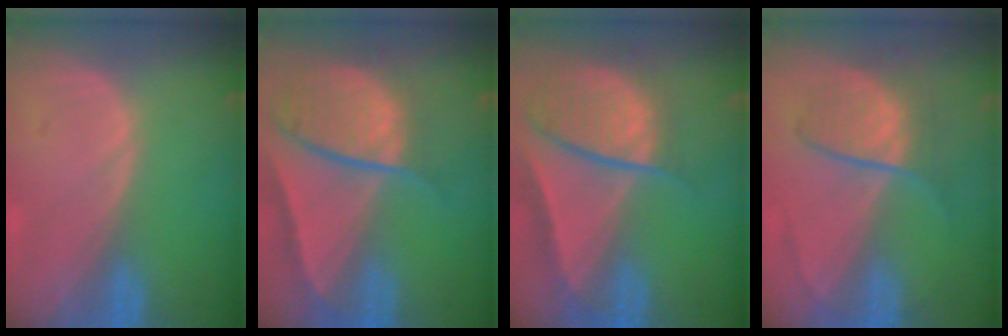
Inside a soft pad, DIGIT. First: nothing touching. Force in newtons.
{"total": 10.2, "press": 8.6, "slide": 5.4}
{"total": 10.1, "press": 8.3, "slide": 5.7}
{"total": 6.3, "press": 6.3, "slide": 0.7}